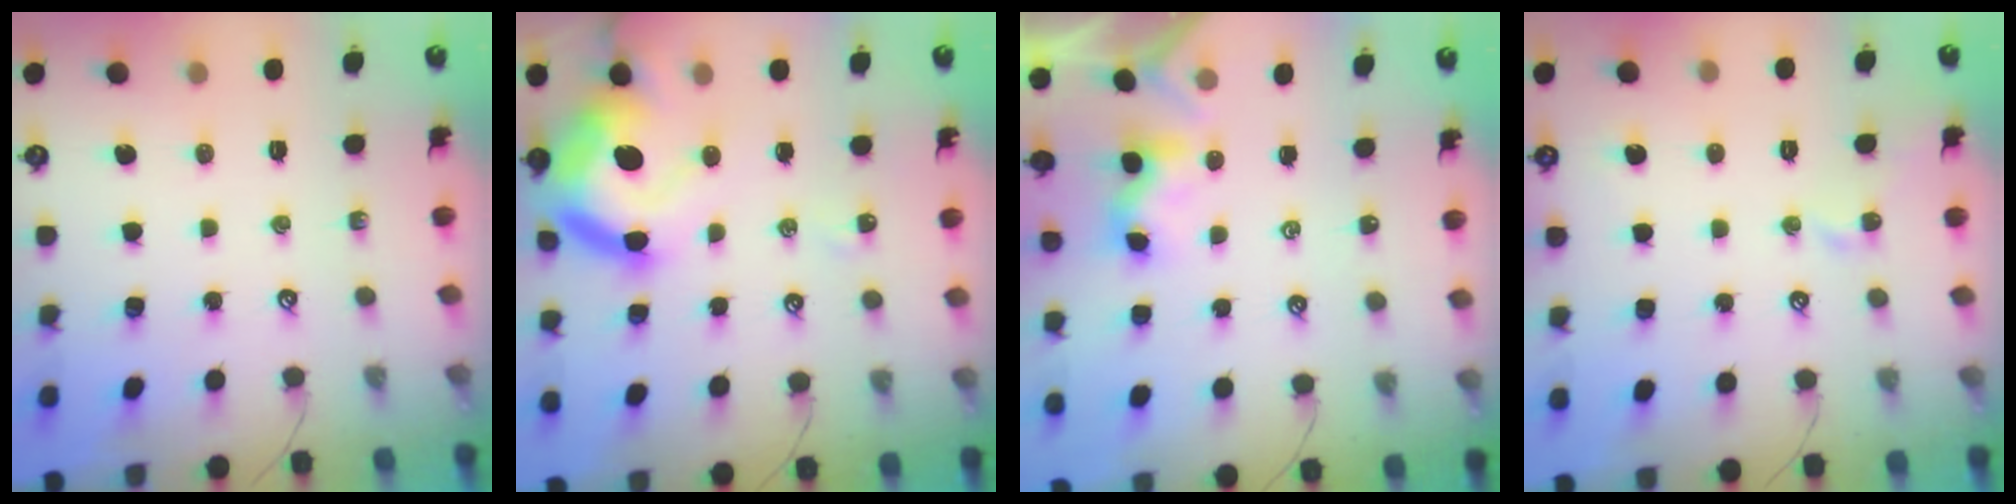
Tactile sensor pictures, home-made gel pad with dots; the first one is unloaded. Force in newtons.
{"total": 19.0, "press": 18.8, "slide": 2.3}
{"total": 1.4, "press": 1.3, "slide": 0.4}
{"total": 1.6, "press": 1.5, "slide": 0.6}